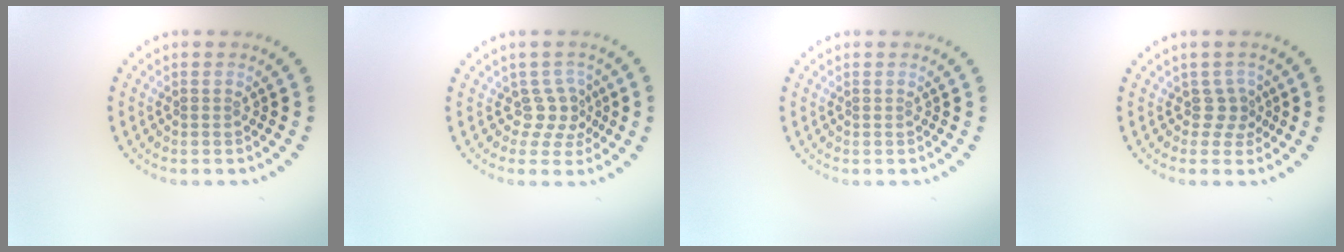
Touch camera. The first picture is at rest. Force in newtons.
{"total": 2.3, "press": 1.6, "slide": 1.7}
{"total": 0.0}
{"total": 1.8, "press": 1.2, "slide": 1.3}